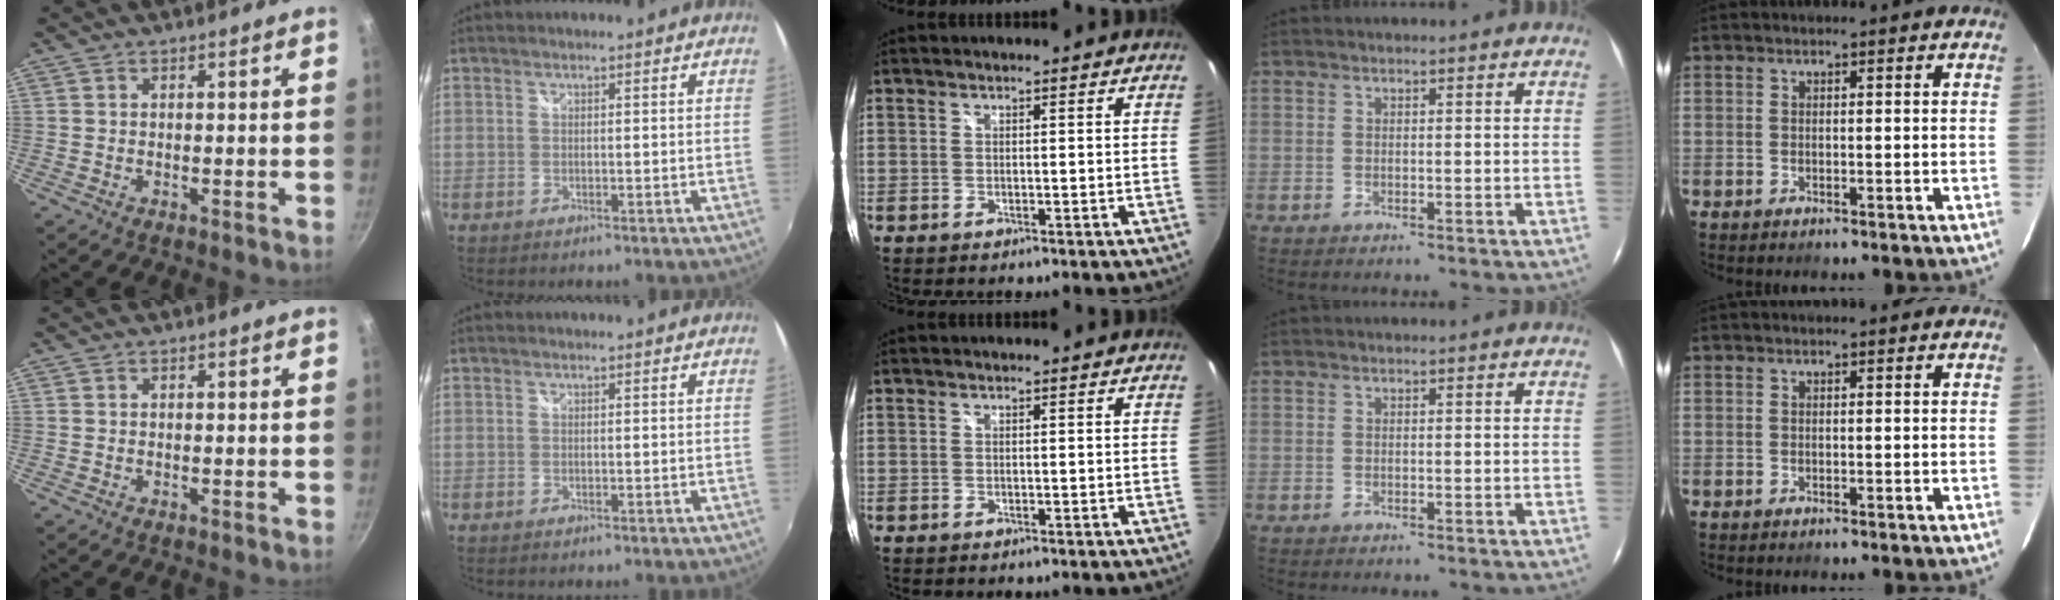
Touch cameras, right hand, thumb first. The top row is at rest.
{}